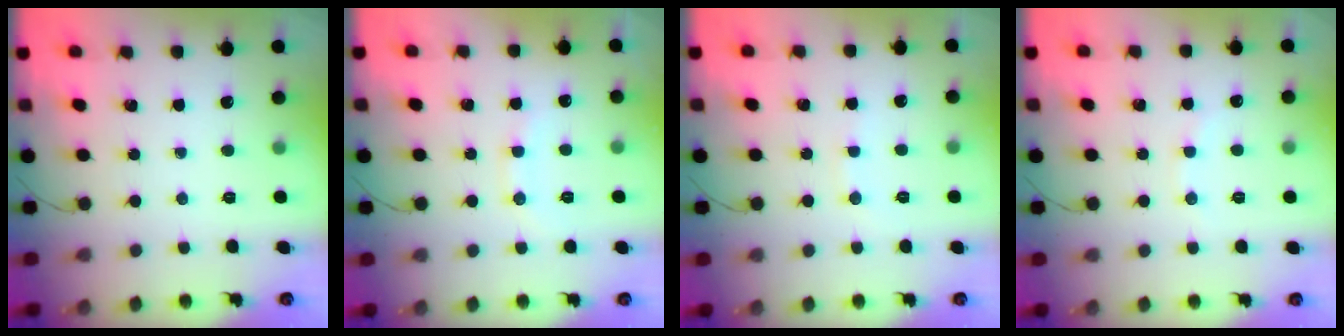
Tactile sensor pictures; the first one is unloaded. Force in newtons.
{"total": 8.0, "press": 7.9, "slide": 0.9}
{"total": 5.0, "press": 4.8, "slide": 1.4}
{"total": 4.1, "press": 3.9, "slide": 1.2}